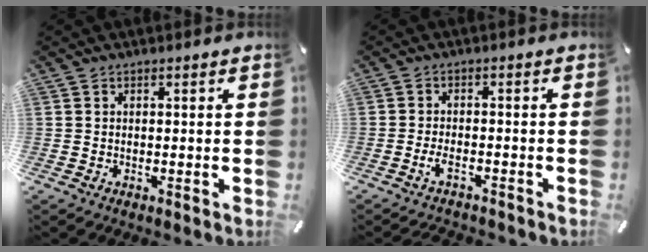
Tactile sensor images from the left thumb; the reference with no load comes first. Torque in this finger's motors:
{"motor_torque": [0.54, 1.10, 0.28, 0.27, 0.02]}